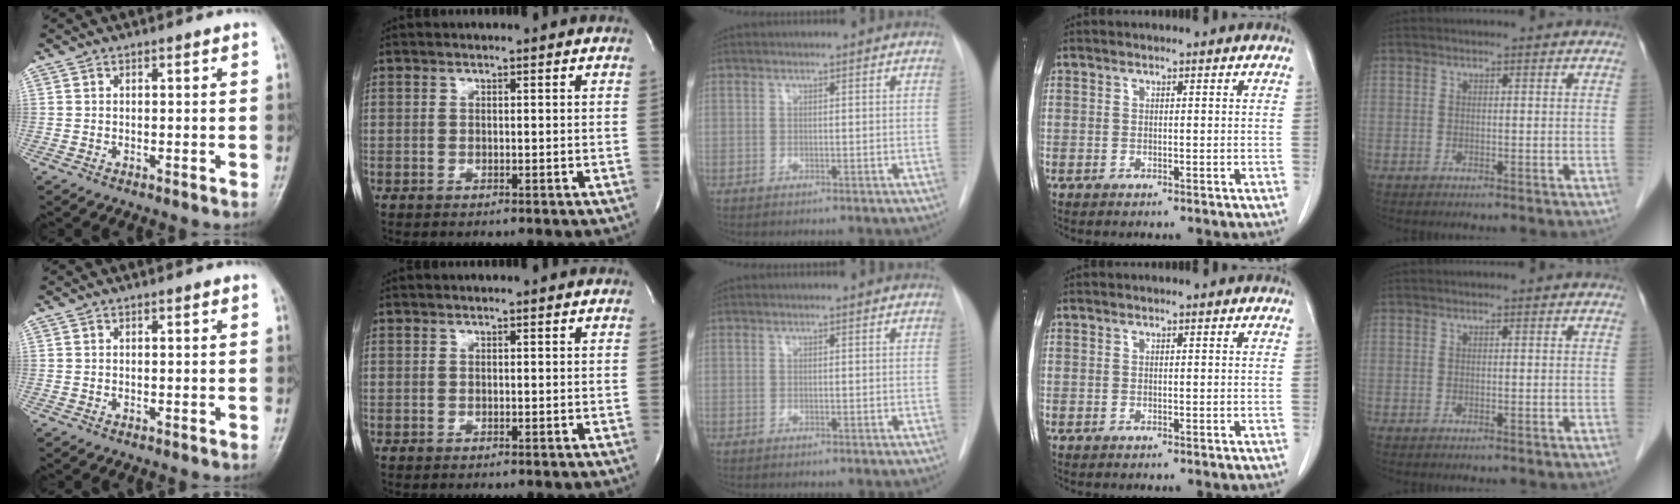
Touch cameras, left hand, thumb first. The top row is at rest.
{}